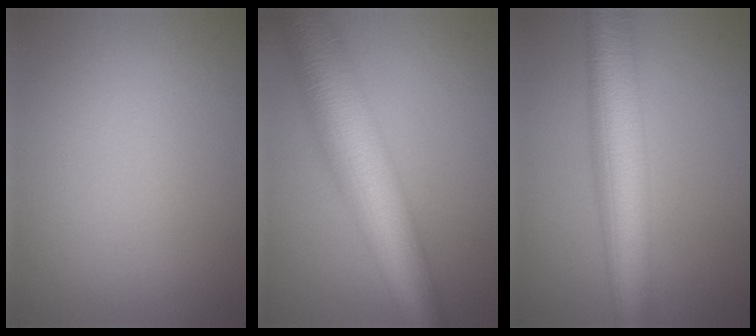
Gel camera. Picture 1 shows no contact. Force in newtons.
{"total": 11.8, "press": 11.8, "slide": 0.4}
{"total": 8.8, "press": 8.8, "slide": 0.5}